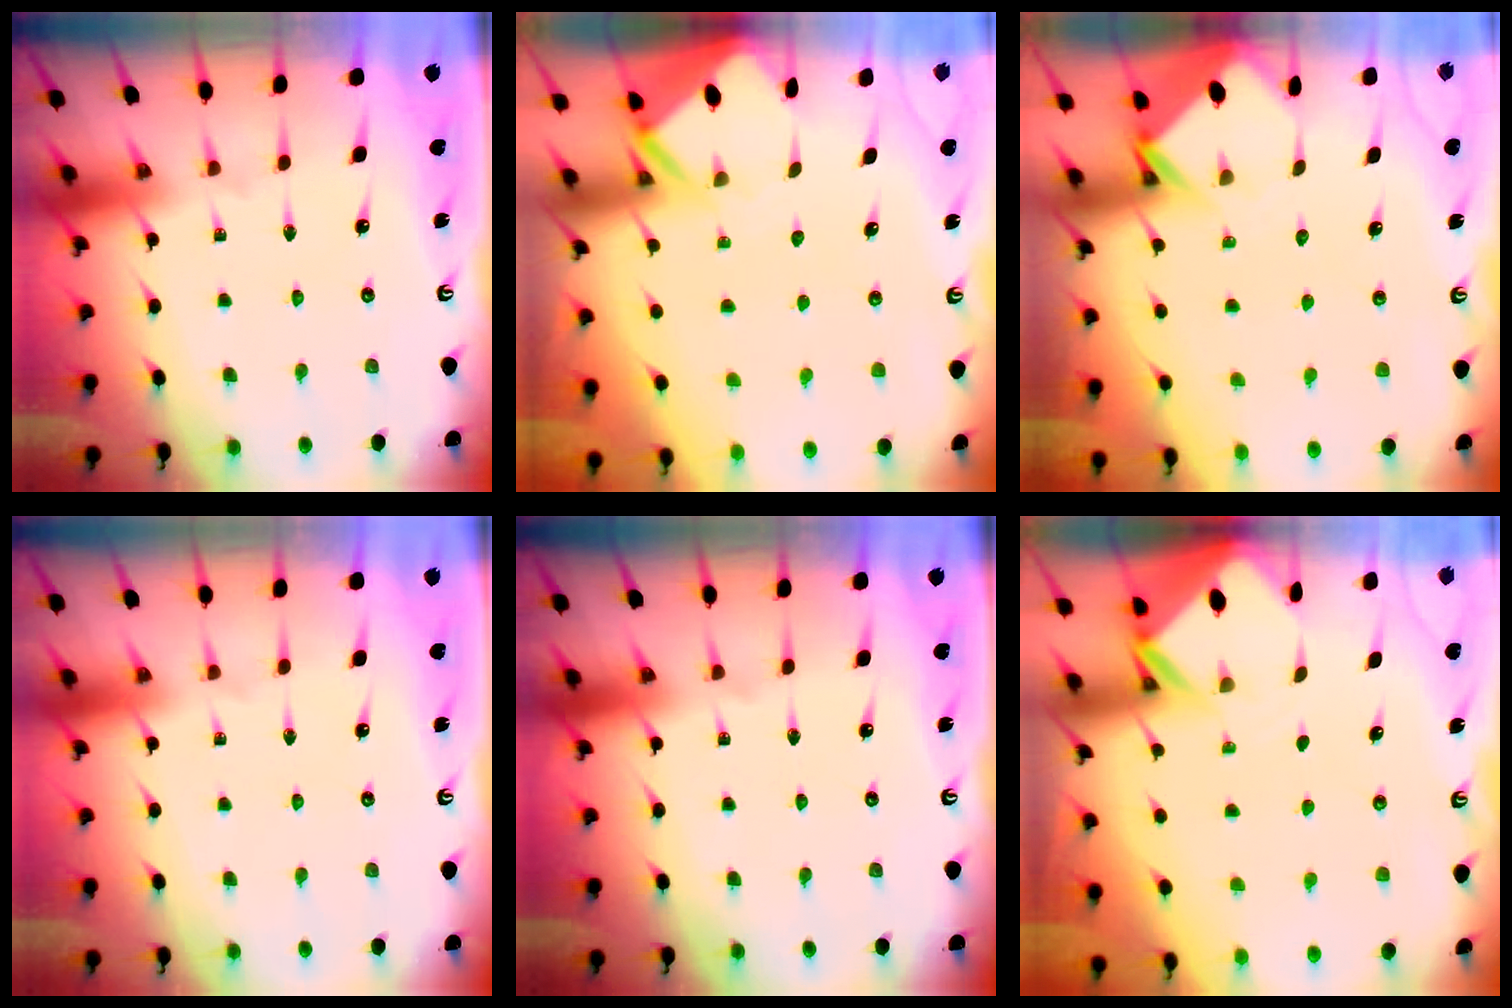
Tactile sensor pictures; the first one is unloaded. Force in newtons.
{"total": 3.3, "press": 3.2, "slide": 0.3}
{"total": 3.8, "press": 3.8, "slide": 0.3}
{"total": 0.0}
{"total": 0.0}
{"total": 2.7, "press": 2.7, "slide": 0.2}